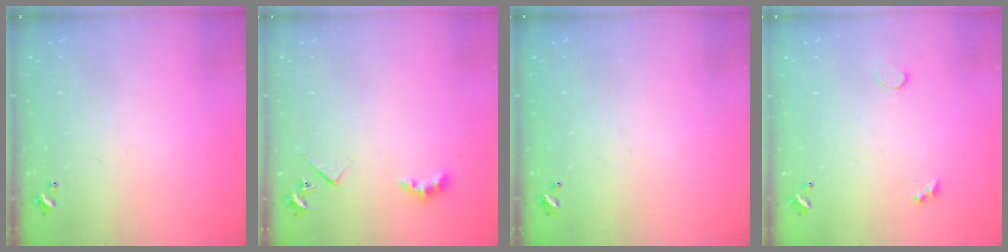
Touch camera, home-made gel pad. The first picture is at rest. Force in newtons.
{"total": 3.6, "press": 3.6, "slide": 0.6}
{"total": 2.9, "press": 2.9, "slide": 0.1}
{"total": 0.8, "press": 0.7, "slide": 0.4}